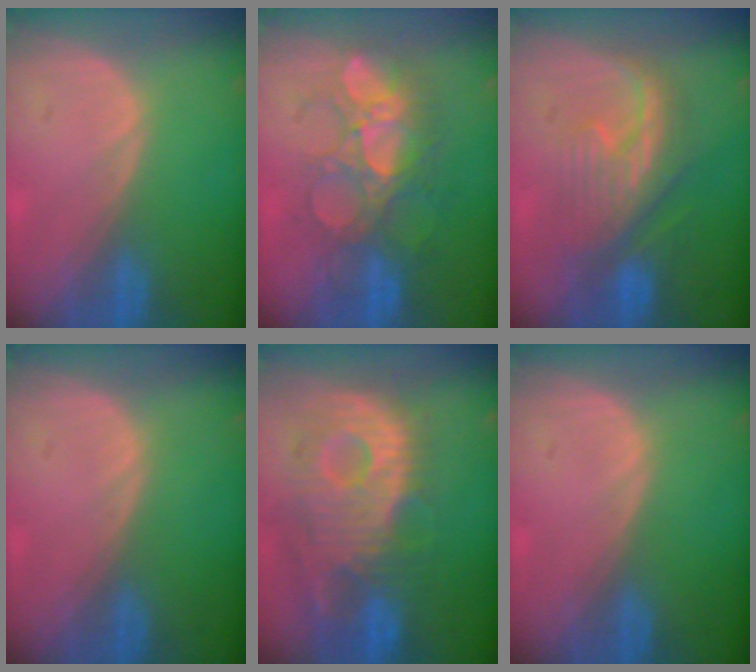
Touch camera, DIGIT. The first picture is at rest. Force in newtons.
{"total": 8.9, "press": 8.8, "slide": 1.4}
{"total": 8.0, "press": 7.9, "slide": 1.1}
{"total": 0.0}
{"total": 11.8, "press": 10.6, "slide": 5.2}
{"total": 0.0}